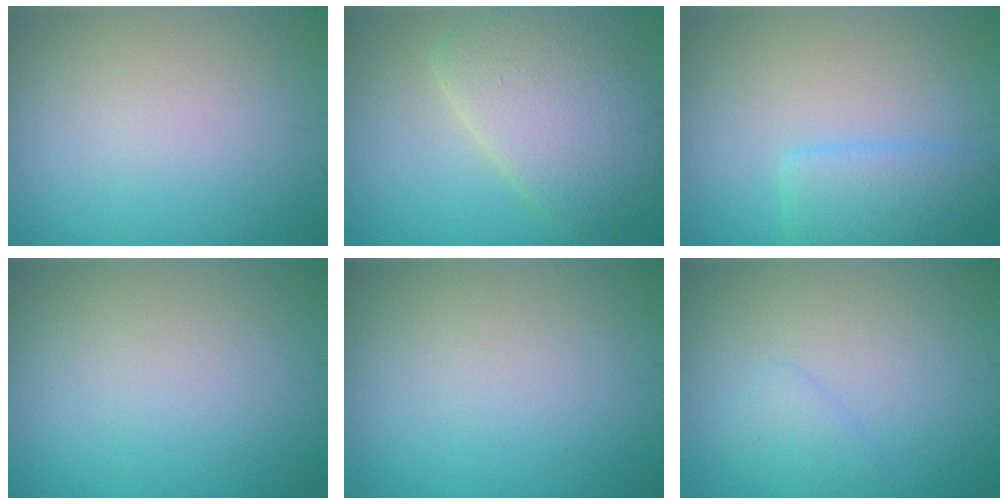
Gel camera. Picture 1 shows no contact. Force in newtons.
{"total": 6.1, "press": 6.1, "slide": 0.6}
{"total": 3.2, "press": 3.2, "slide": 0.2}
{"total": 0.0}
{"total": 0.0}
{"total": 1.2, "press": 1.2, "slide": 0.0}